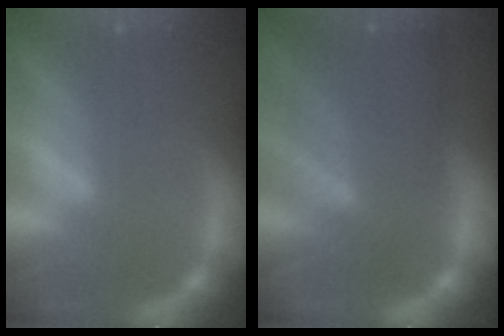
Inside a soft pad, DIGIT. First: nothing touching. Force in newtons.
{"total": 8.1}